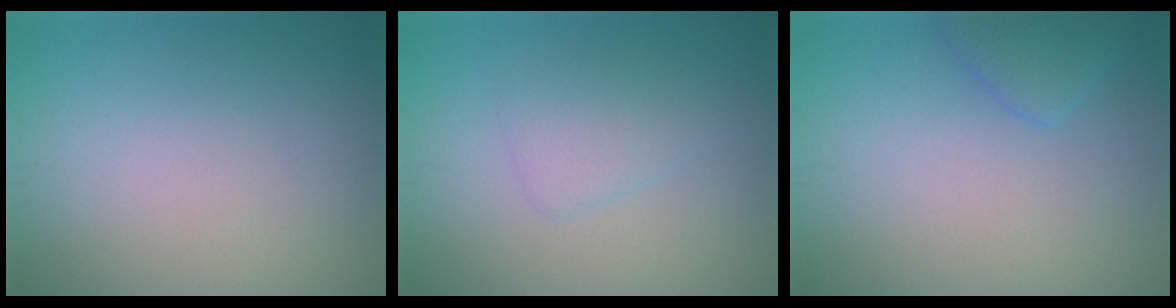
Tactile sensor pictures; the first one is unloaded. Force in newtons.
{"total": 1.9, "press": 1.9, "slide": 0.0}
{"total": 2.0, "press": 1.9, "slide": 0.0}